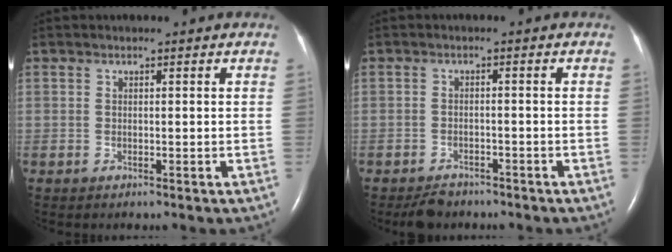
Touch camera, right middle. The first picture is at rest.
{"total": 3.3, "force": [-2.9, 1.6, 0.7], "torque": [-0.022, -0.002, -0.044]}